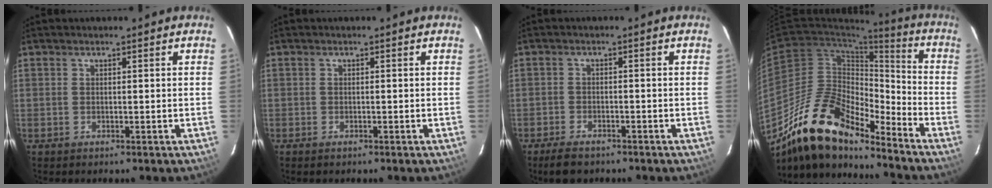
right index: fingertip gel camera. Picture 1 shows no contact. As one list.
[{"total": 0.7, "force": [-0.6, 0.4, 0.3], "torque": [-0.007, -0.002, -0.012]}, {"total": 5.1, "force": [-4.1, 2.2, 2.3], "torque": [-0.060, -0.004, -0.068]}, {"total": 19.4, "force": [-15.9, 6.1, 9.4], "torque": [-0.167, 0.005, -0.292]}]